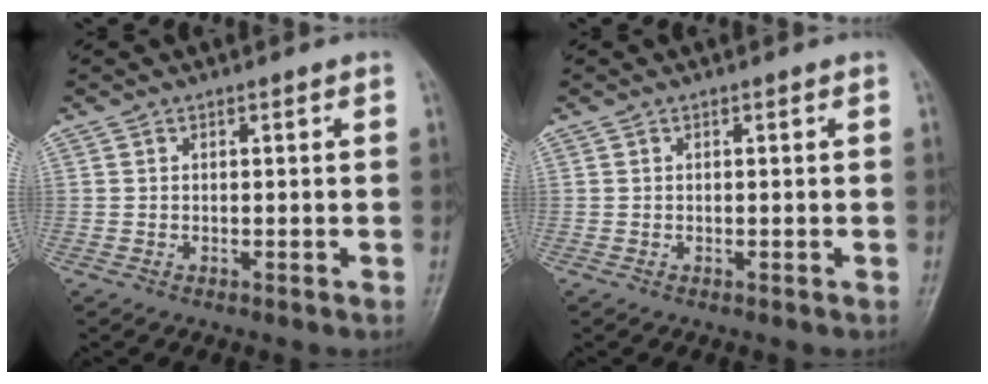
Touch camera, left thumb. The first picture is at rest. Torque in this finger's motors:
{"motor_torque": [-0.07, -0.07, 0.09, 0.03, 0.00]}